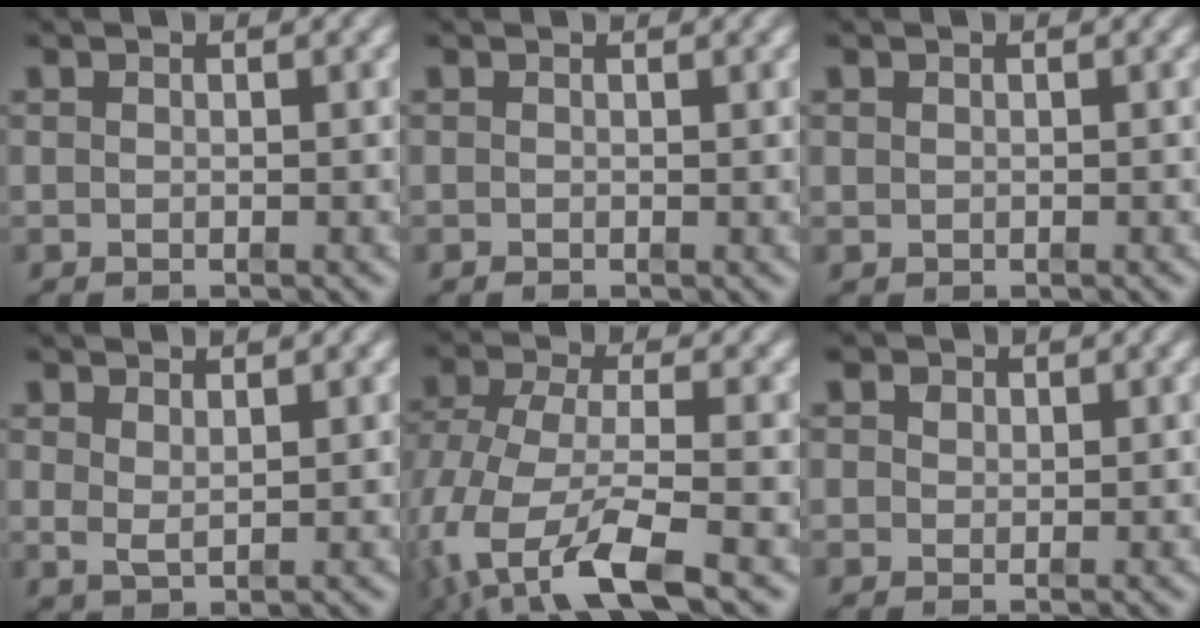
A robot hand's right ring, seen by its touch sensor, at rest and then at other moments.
{"total": 0.0}
{"total": 0.0}
{"total": 1.4, "force": [1.0, 0.1, 0.9], "torque": [-0.016, -0.009, 0.032]}
{"total": 10.1, "force": [-4.0, 6.1, 7.0], "torque": [-0.163, -0.053, -0.045]}
{"total": 1.4, "force": [0.6, 1.2, 0.5], "torque": [-0.009, -0.007, 0.015]}